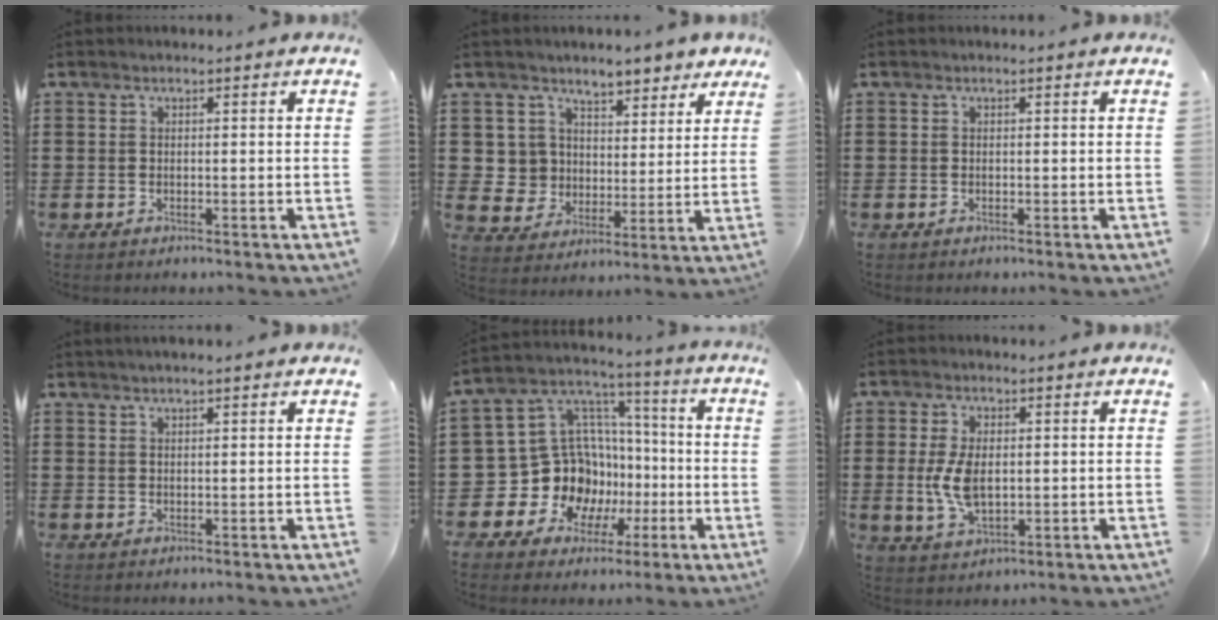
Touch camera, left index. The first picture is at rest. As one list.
[{"total": 6.8, "force": [5.4, 3.9, -1.3], "torque": [-0.026, -0.044, 0.104]}, {"total": 0.0}, {"total": 1.0, "force": [0.8, 0.0, 0.7], "torque": [-0.013, 0.000, 0.015]}, {"total": 13.6, "force": [-3.0, 12.4, 4.7], "torque": [-0.143, -0.019, -0.030]}, {"total": 6.8, "force": [0.2, 3.7, 5.7], "torque": [-0.136, -0.001, -0.001]}]